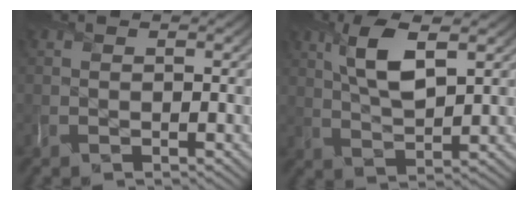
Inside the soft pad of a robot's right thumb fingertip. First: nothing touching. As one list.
[{"total": 7.2, "force": [3.0, 2.5, 6.0], "torque": [-0.128, -0.001, 0.058]}]